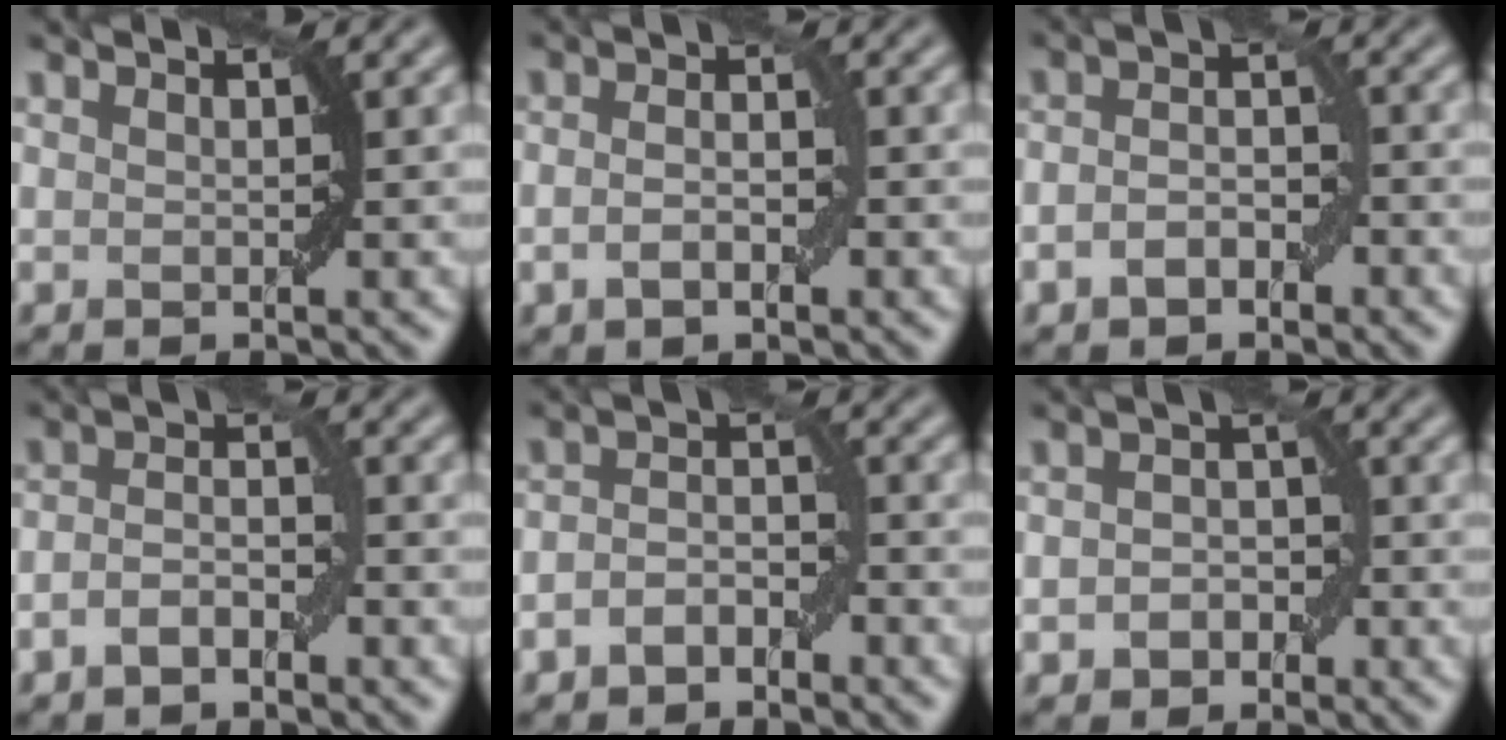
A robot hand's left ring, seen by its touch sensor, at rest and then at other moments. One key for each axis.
{"total": 2.3, "fx": -0.6, "fy": 1.1, "fz": 2.0, "tx": -0.037, "ty": 0.000, "tz": -0.013}
{"total": 3.1, "fx": -1.2, "fy": 1.8, "fz": 2.2, "tx": -0.039, "ty": 0.004, "tz": -0.024}
{"total": 2.8, "fx": -1.2, "fy": 1.3, "fz": 2.1, "tx": -0.039, "ty": 0.003, "tz": -0.026}
{"total": 2.7, "fx": -1.5, "fy": 1.6, "fz": 1.5, "tx": -0.026, "ty": 0.009, "tz": -0.029}
{"total": 2.7, "fx": -0.9, "fy": 2.1, "fz": 1.5, "tx": -0.017, "ty": 0.001, "tz": -0.017}